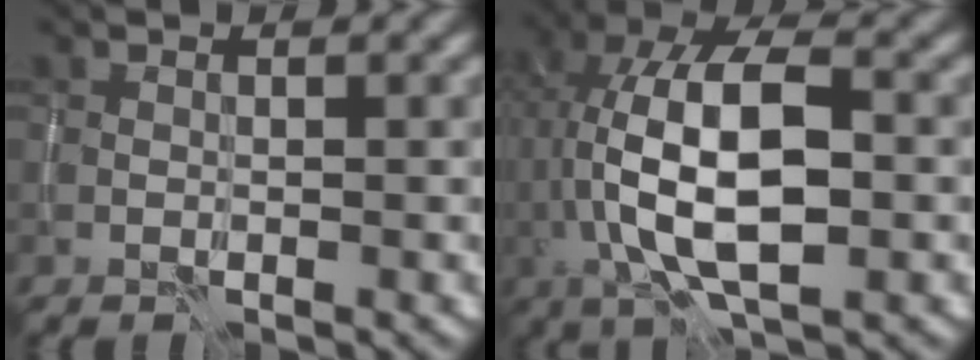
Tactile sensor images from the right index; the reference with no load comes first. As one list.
[{"total": 11.8, "force": [-0.2, 5.2, 10.6], "torque": [-0.196, 0.020, -0.013]}]